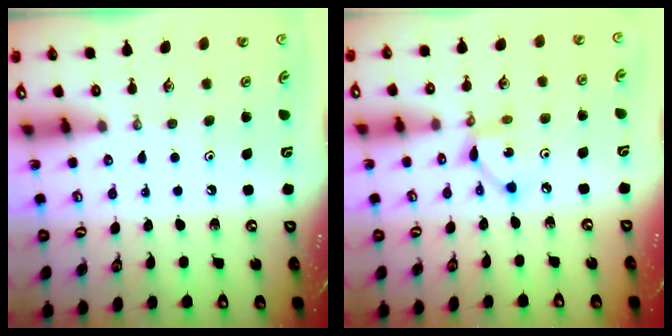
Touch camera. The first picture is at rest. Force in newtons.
{"total": 4.9, "press": 4.9, "slide": 0.2}